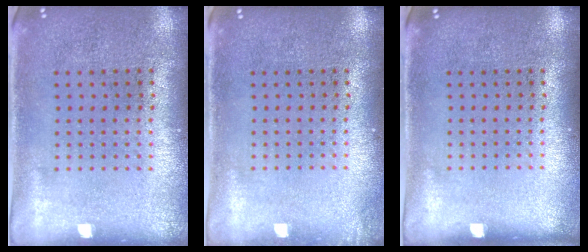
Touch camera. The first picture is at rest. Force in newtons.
{"total": 0.7, "press": 0.7, "slide": 0.1}
{"total": 0.0}